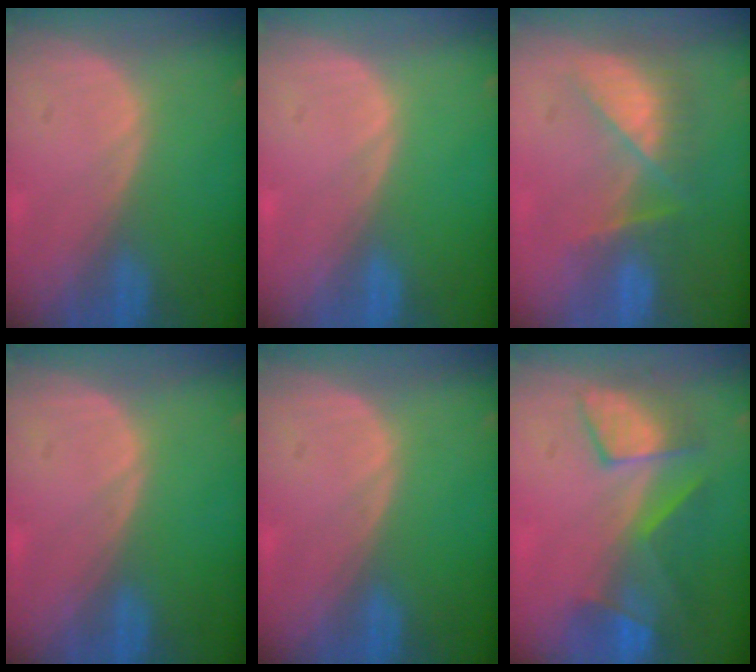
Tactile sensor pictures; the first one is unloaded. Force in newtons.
{"total": 0.0}
{"total": 8.3, "press": 7.1, "slide": 4.3}
{"total": 0.0}
{"total": 0.0}
{"total": 7.9, "press": 7.7, "slide": 1.8}